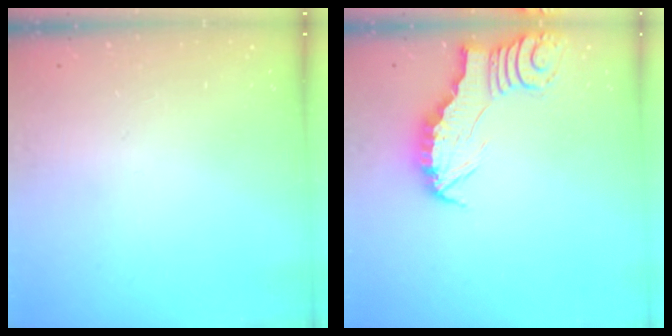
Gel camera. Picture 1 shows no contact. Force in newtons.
{"total": 2.4, "press": 2.4, "slide": 0.2}